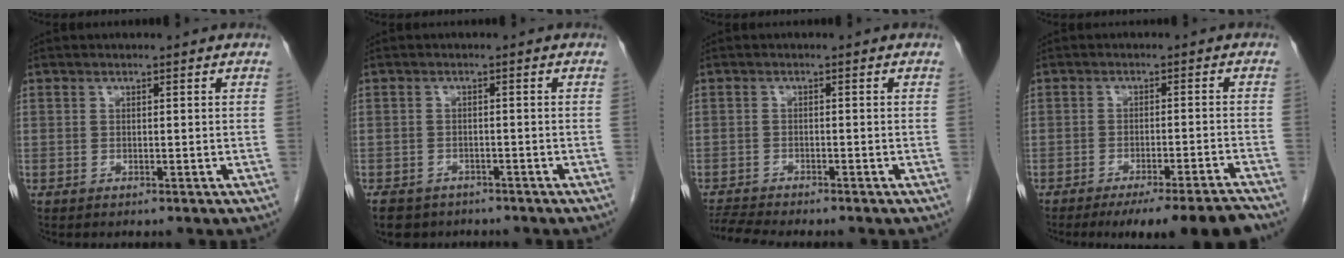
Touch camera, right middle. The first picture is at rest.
{"total": 6.1, "force": [-4.8, 3.5, 1.6], "torque": [-0.029, -0.001, -0.066]}
{"total": 4.4, "force": [-4.2, -0.4, 1.2], "torque": [-0.025, -0.016, -0.071]}
{"total": 11.1, "force": [-9.9, -0.8, 5.0], "torque": [-0.053, -0.008, -0.139]}